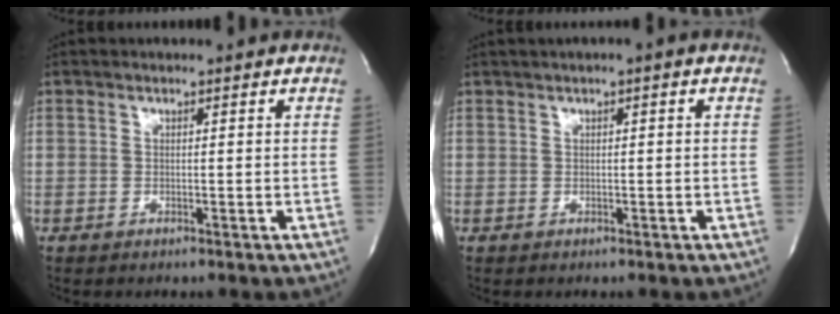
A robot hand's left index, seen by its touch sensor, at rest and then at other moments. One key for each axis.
{"total": 1.3, "fx": 0.4, "fy": 0.1, "fz": 1.2, "tx": -0.021, "ty": 0.008, "tz": 0.007}